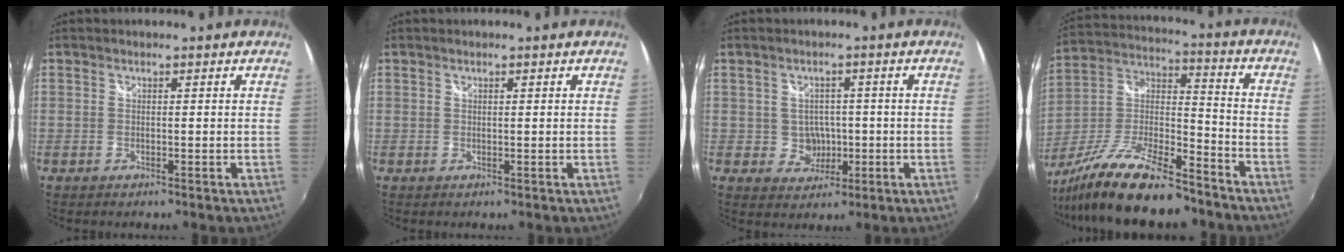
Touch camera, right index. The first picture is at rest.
{"total": 0.0}
{"total": 4.6, "force": [-0.4, 4.4, 1.2], "torque": [-0.029, 0.011, 0.006]}
{"total": 20.2, "force": [-15.1, 5.3, 12.3], "torque": [-0.252, -0.014, -0.264]}